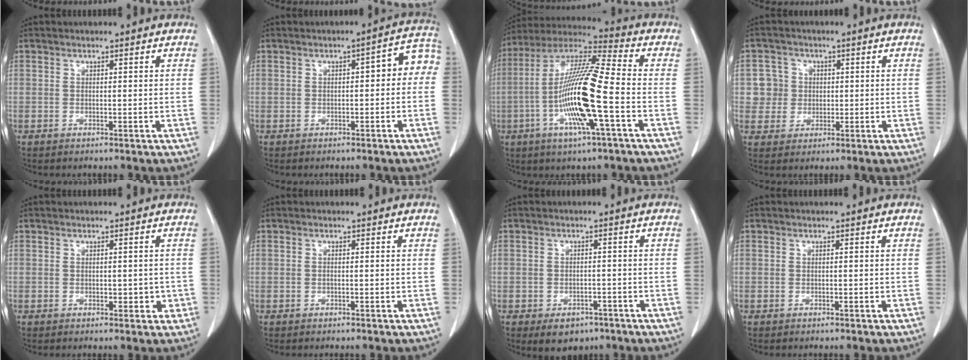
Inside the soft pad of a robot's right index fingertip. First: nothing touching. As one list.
[{"total": 5.7, "force": [0.1, 2.2, 5.3], "torque": [-0.063, 0.035, -0.003]}, {"total": 17.0, "force": [-4.2, 0.9, 16.5], "torque": [-0.331, -0.005, -0.086]}, {"total": 4.8, "force": [0.6, 4.8, 0.2], "torque": [0.004, 0.014, 0.013]}, {"total": 2.1, "force": [-0.3, 1.3, 1.6], "torque": [-0.018, 0.005, 0.000]}, {"total": 0.0}, {"total": 4.7, "force": [-2.9, 3.1, 2.0], "torque": [-0.021, 0.001, -0.032]}, {"total": 0.0}]